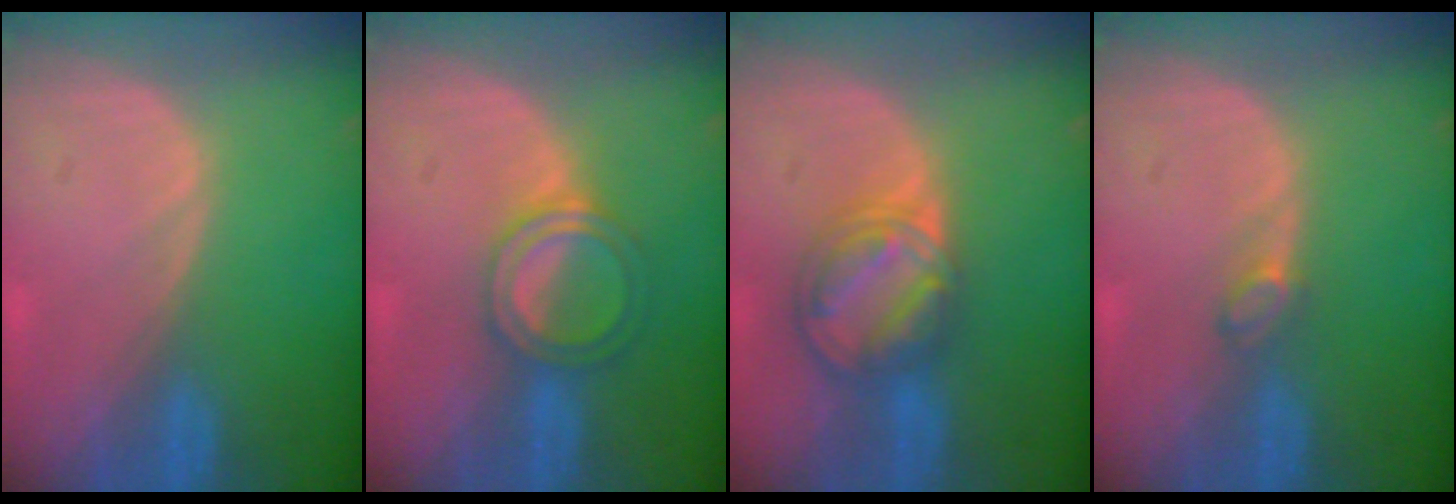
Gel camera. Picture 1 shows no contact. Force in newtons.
{"total": 4.9, "press": 4.8, "slide": 1.1}
{"total": 8.3, "press": 7.1, "slide": 4.4}
{"total": 1.6, "press": 1.6, "slide": 0.2}